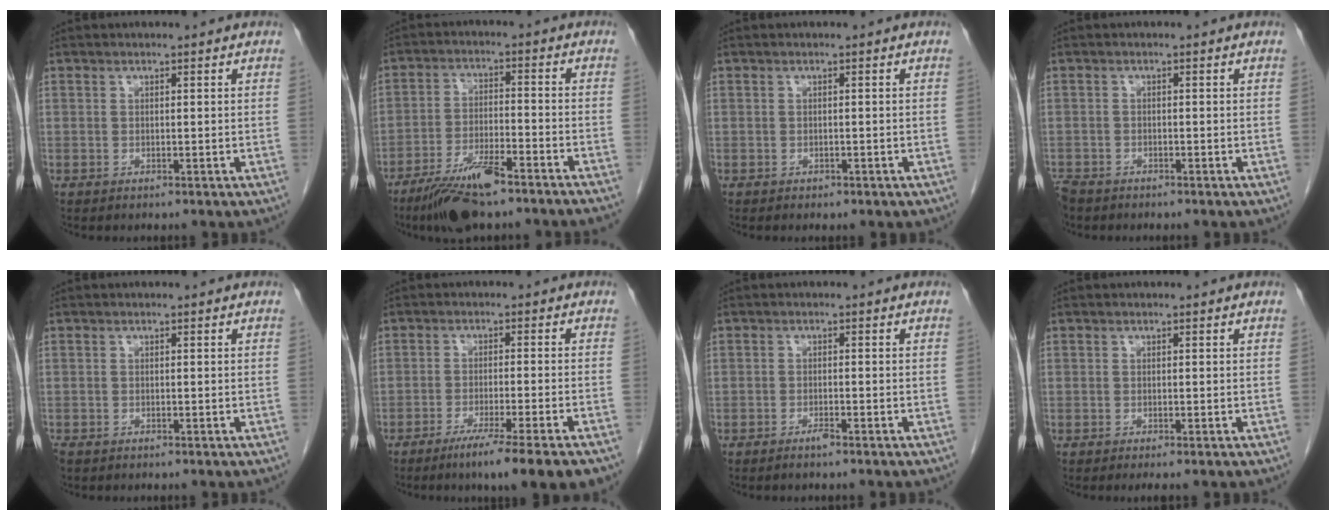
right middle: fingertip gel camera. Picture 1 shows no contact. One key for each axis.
{"total": 10.3, "fx": -7.7, "fy": 1.0, "fz": 6.7, "tx": -0.121, "ty": -0.018, "tz": -0.135}
{"total": 0.7, "fx": -0.4, "fy": 0.5, "fz": 0.2, "tx": -0.006, "ty": 0.001, "tz": -0.004}
{"total": 3.8, "fx": -3.2, "fy": 1.8, "fz": 0.9, "tx": -0.020, "ty": -0.005, "tz": -0.058}
{"total": 1.0, "fx": -0.8, "fy": 0.6, "fz": 0.4, "tx": -0.012, "ty": -0.002, "tz": -0.014}
{"total": 10.8, "fx": -7.7, "fy": -0.8, "fz": 7.5, "tx": -0.097, "ty": -0.026, "tz": -0.114}
{"total": 1.4, "fx": -1.1, "fy": 0.0, "fz": 0.9, "tx": -0.019, "ty": -0.001, "tz": -0.019}
{"total": 1.0, "fx": -0.8, "fy": 0.0, "fz": 0.7, "tx": -0.010, "ty": -0.004, "tz": -0.011}